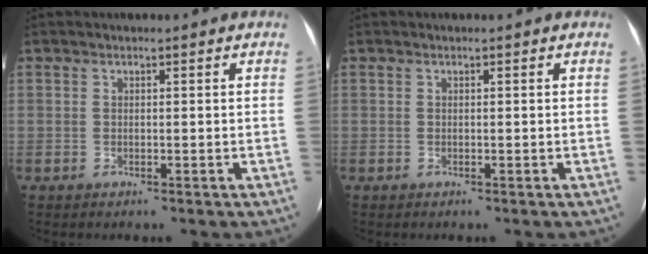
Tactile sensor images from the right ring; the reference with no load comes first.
{"total": 0.0}